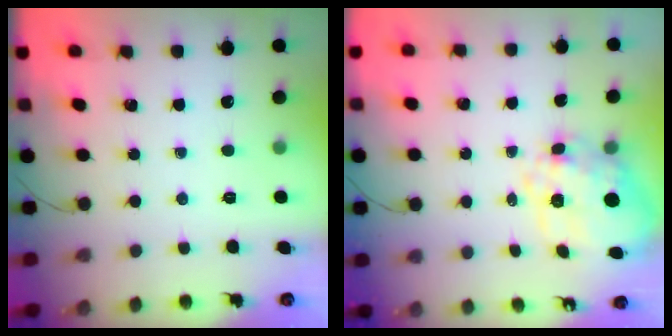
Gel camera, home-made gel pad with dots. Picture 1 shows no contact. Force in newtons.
{"total": 13.7, "press": 13.5, "slide": 2.6}